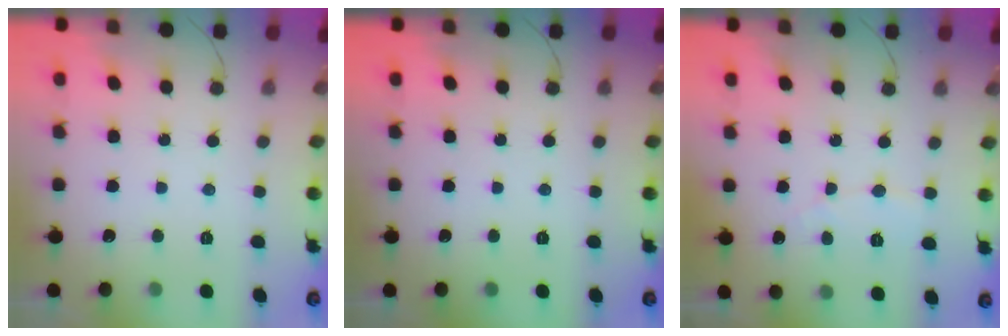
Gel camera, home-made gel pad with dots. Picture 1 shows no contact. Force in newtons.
{"total": 0.0}
{"total": 3.9, "press": 3.9, "slide": 0.3}